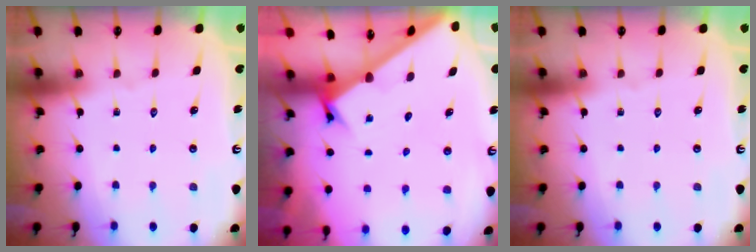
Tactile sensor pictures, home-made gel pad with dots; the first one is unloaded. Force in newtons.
{"total": 1.9, "press": 1.9, "slide": 0.1}
{"total": 0.0}